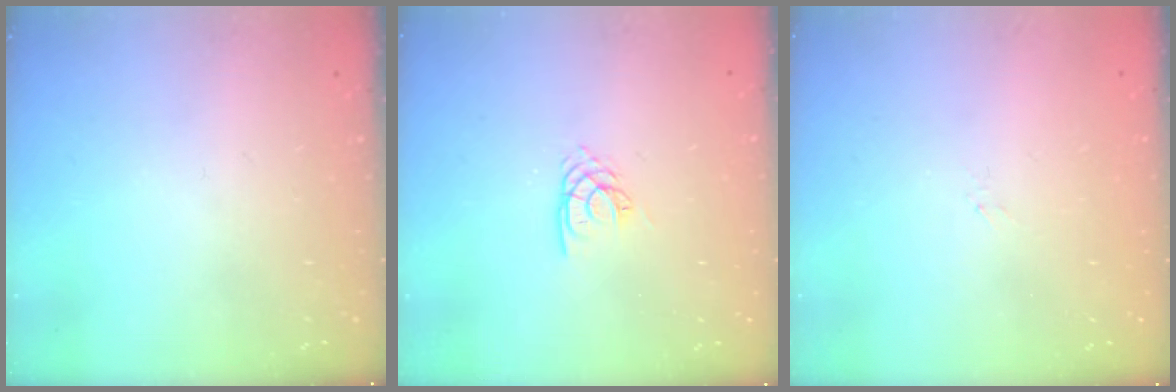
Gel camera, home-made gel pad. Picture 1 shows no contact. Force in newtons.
{"total": 2.7, "press": 2.7, "slide": 0.1}
{"total": 1.5, "press": 1.4, "slide": 0.3}